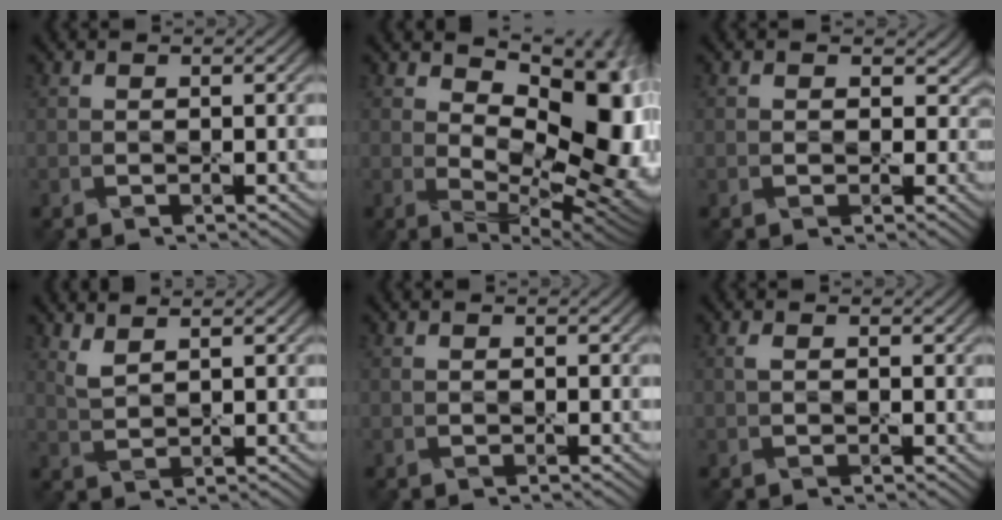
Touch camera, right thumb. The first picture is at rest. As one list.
[{"total": 16.0, "force": [3.1, 8.7, 13.1], "torque": [-0.174, -0.012, 0.067]}, {"total": 3.1, "force": [0.6, 2.7, 1.5], "torque": [-0.016, -0.003, 0.004]}, {"total": 3.1, "force": [2.4, 0.9, 1.8], "torque": [-0.048, -0.003, 0.055]}, {"total": 0.7, "force": [0.4, 0.5, 0.4], "torque": [-0.009, -0.002, 0.009]}, {"total": 1.9, "force": [0.7, 1.1, 1.4], "torque": [-0.029, 0.000, 0.014]}]